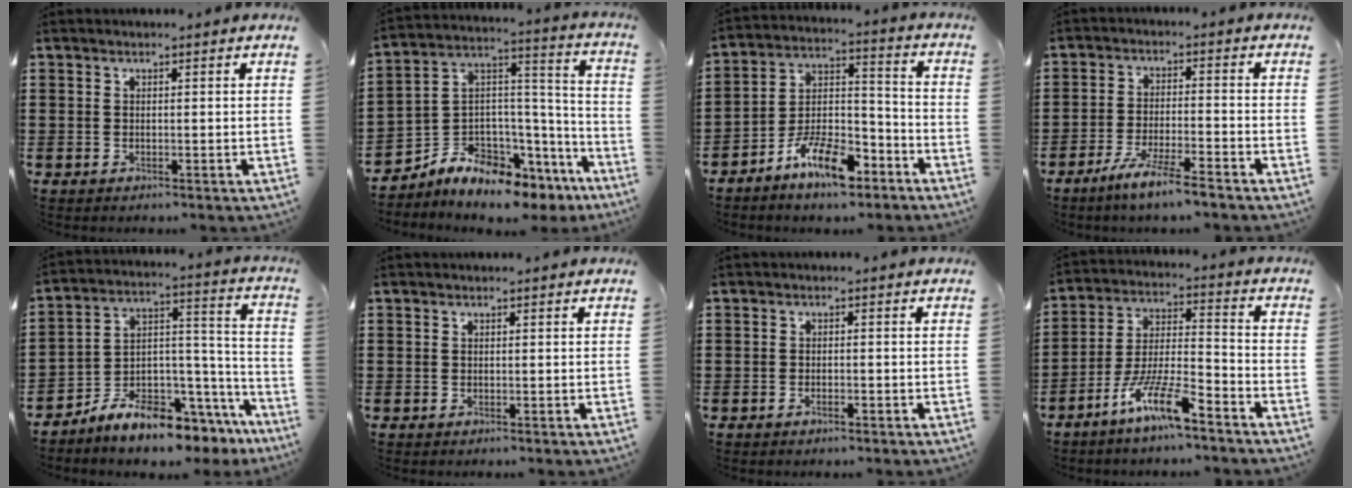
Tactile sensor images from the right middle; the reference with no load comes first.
{"total": 7.0, "force": [-6.4, 2.6, 1.2], "torque": [-0.045, -0.006, -0.130]}
{"total": 10.1, "force": [-7.5, 3.3, 5.8], "torque": [-0.107, 0.023, -0.140]}
{"total": 5.7, "force": [-4.7, -0.2, 3.2], "torque": [-0.070, -0.014, -0.091]}
{"total": 8.7, "force": [-8.0, 2.3, 2.4], "torque": [-0.042, 0.014, -0.152]}
{"total": 0.0}
{"total": 1.1, "force": [-0.8, 0.3, 0.7], "torque": [-0.016, -0.005, -0.014]}
{"total": 10.1, "force": [-7.2, 1.5, 6.9], "torque": [-0.145, 0.001, -0.141]}